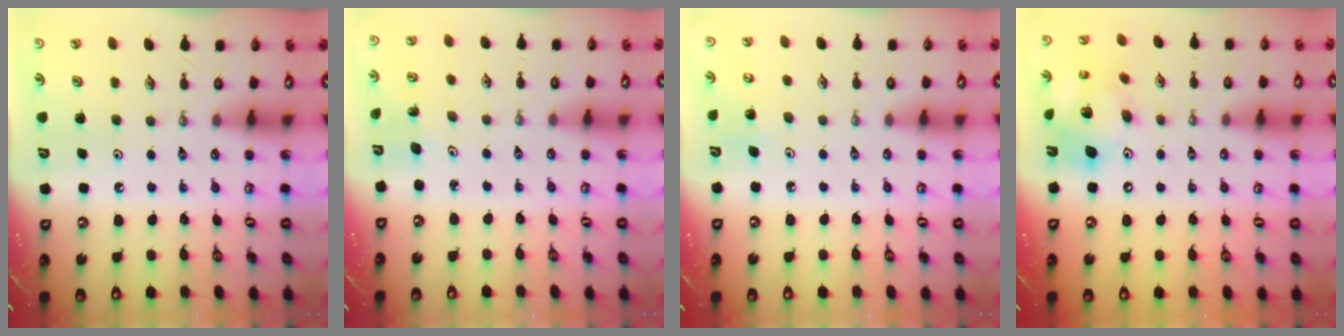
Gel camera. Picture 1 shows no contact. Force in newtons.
{"total": 3.3, "press": 3.3, "slide": 0.3}
{"total": 4.7, "press": 4.6, "slide": 1.3}
{"total": 15.6, "press": 15.3, "slide": 2.8}